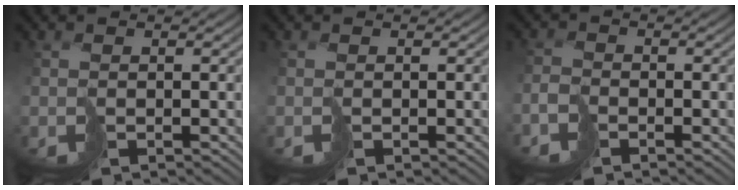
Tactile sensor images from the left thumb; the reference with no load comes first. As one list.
[{"total": 0.0}, {"total": 2.6, "force": [-1.9, 1.3, 1.2], "torque": [-0.025, -0.001, -0.052]}]